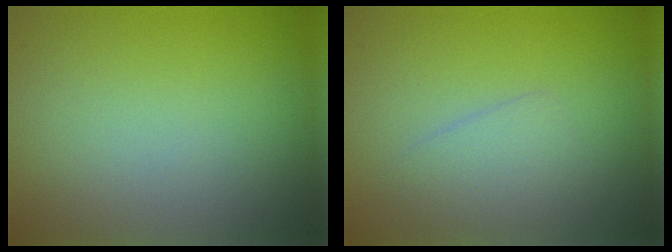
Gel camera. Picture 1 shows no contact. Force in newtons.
{"total": 2.1, "press": 2.1, "slide": 0.0}